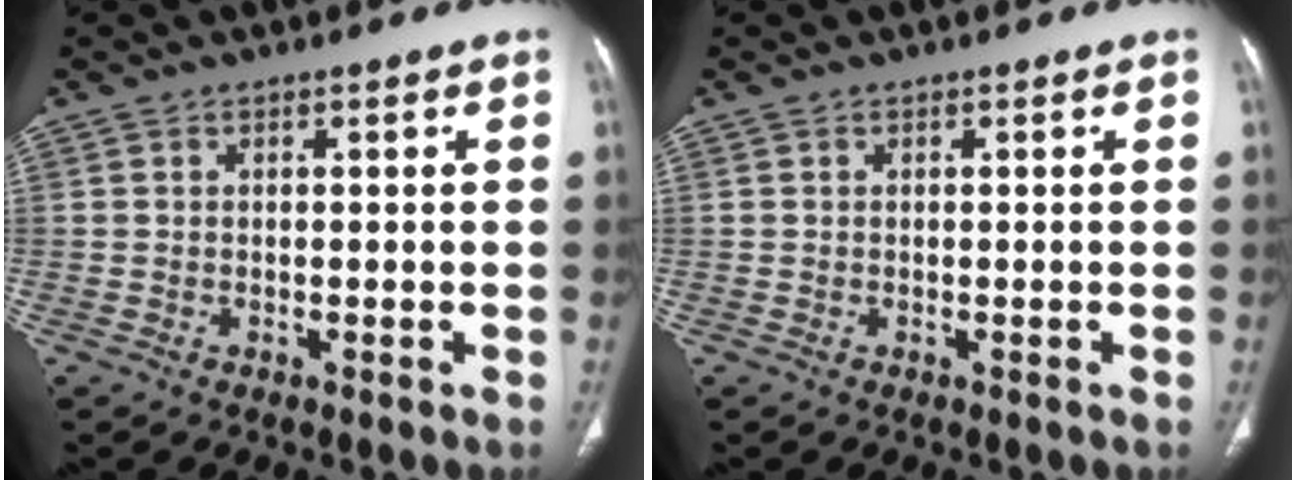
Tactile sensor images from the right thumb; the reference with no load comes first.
{"total": 0.0}